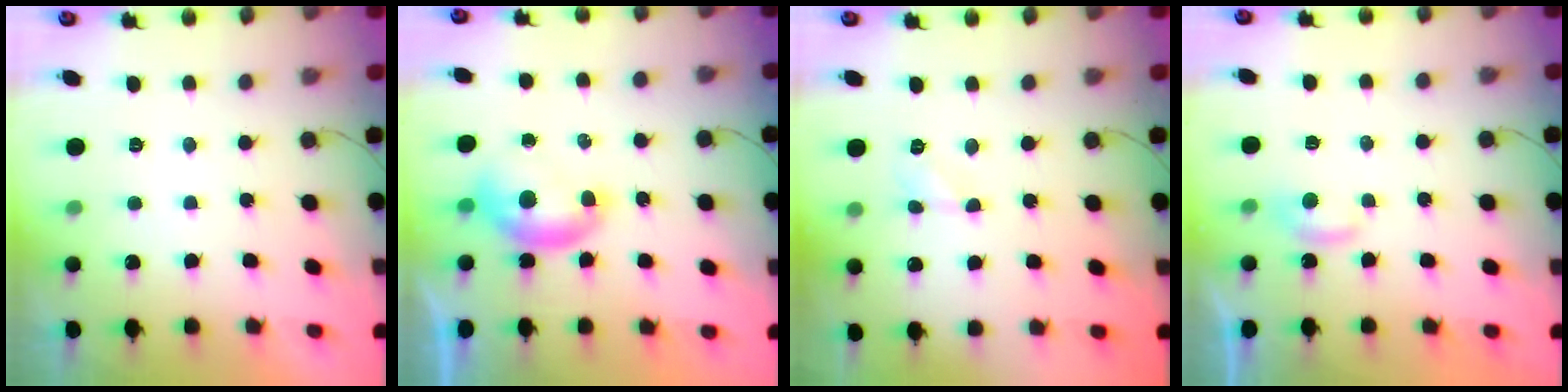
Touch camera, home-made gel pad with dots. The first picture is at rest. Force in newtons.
{"total": 6.9, "press": 6.9, "slide": 1.1}
{"total": 3.6, "press": 3.6, "slide": 0.5}
{"total": 3.6, "press": 3.6, "slide": 0.4}